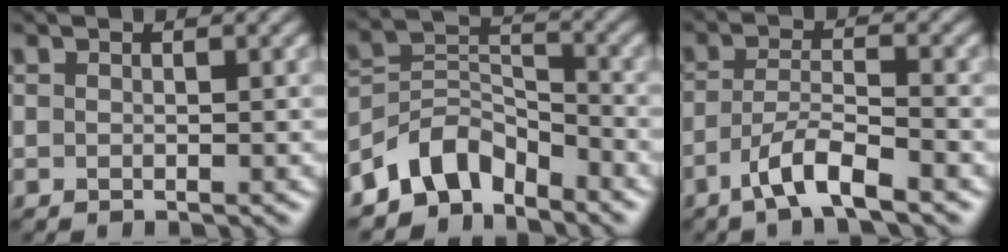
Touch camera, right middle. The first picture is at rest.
{"total": 5.9, "force": [-4.5, 3.1, 2.1], "torque": [-0.027, 0.007, -0.094]}
{"total": 4.4, "force": [-2.8, 0.8, 3.2], "torque": [-0.062, 0.007, -0.059]}